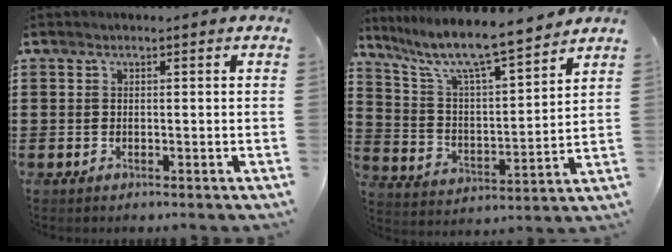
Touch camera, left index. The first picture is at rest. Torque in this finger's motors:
{"motor_torque": [1.45, -0.69, 0.36, 0.21]}